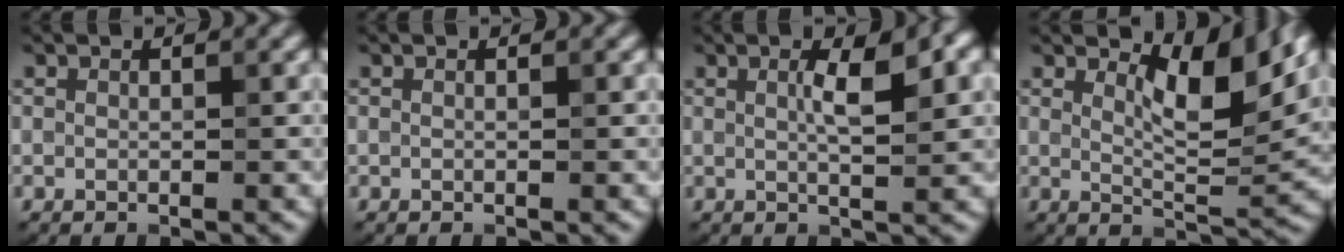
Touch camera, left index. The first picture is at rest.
{"total": 0.0}
{"total": 4.0, "force": [1.1, 0.8, 3.7], "torque": [-0.058, 0.004, 0.015]}
{"total": 5.6, "force": [2.8, 1.5, 4.5], "torque": [-0.077, -0.008, 0.045]}